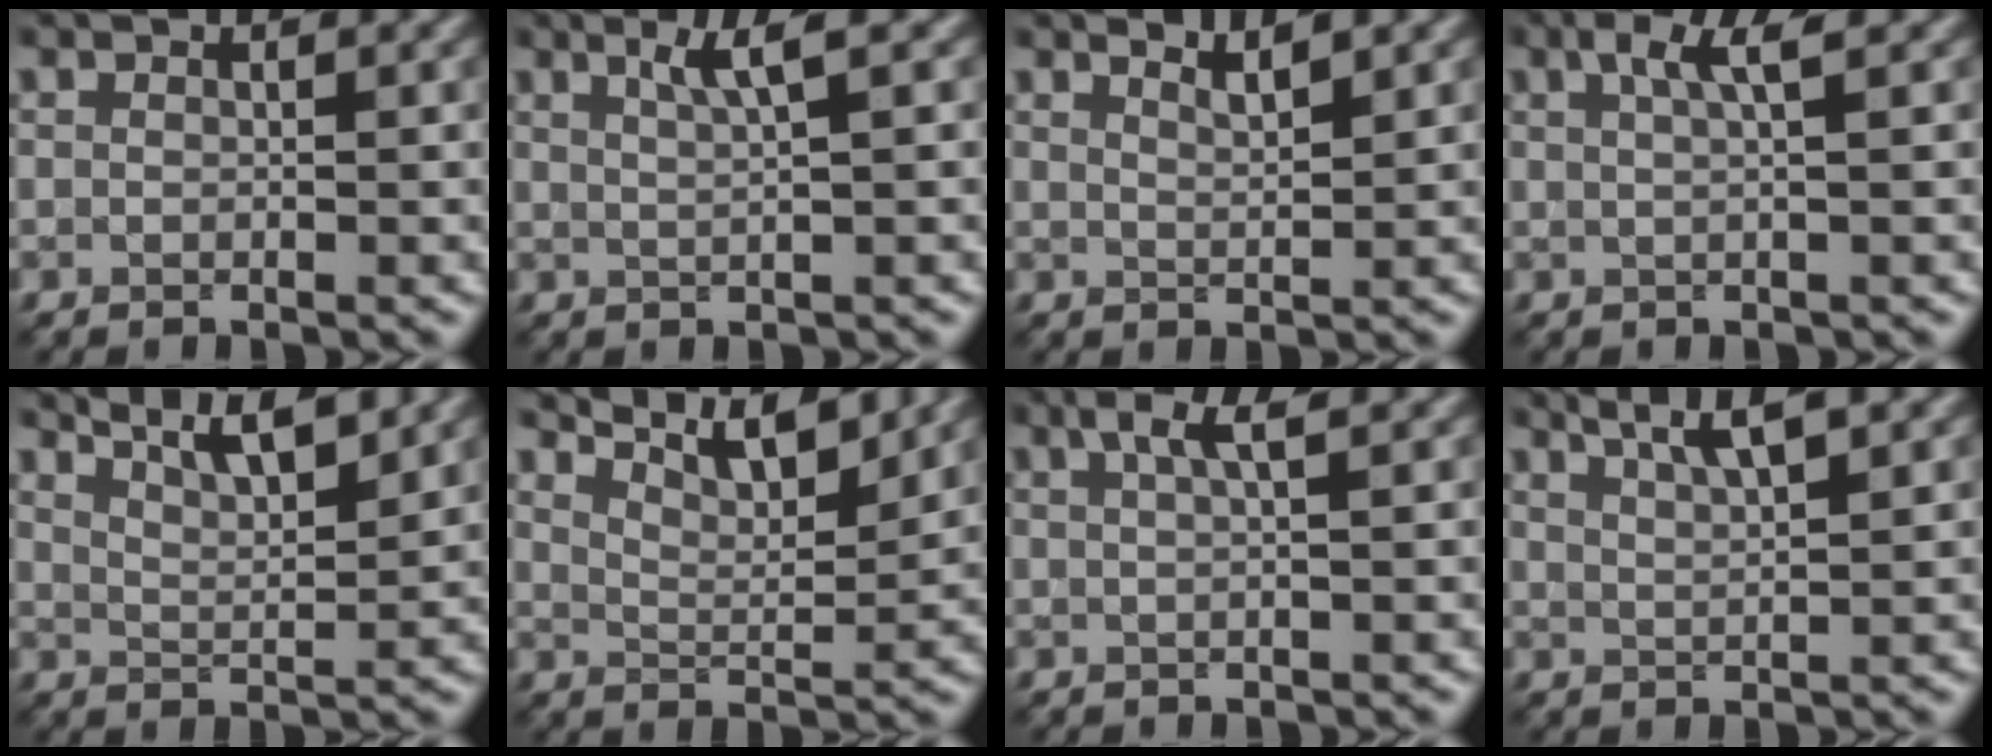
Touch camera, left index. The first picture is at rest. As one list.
[{"total": 2.6, "force": [1.3, 0.4, 2.2], "torque": [-0.029, 0.004, 0.020]}, {"total": 2.0, "force": [1.6, 0.5, 1.2], "torque": [-0.006, 0.003, 0.021]}, {"total": 2.8, "force": [1.2, 0.6, 2.5], "torque": [-0.032, 0.004, 0.018]}, {"total": 6.6, "force": [5.2, 1.7, 3.6], "torque": [-0.028, 0.023, 0.046]}, {"total": 6.3, "force": [5.4, 1.2, 3.0], "torque": [-0.047, 0.006, 0.070]}, {"total": 2.6, "force": [1.3, 0.5, 2.2], "torque": [-0.028, 0.005, 0.019]}, {"total": 4.2, "force": [2.9, 0.8, 2.9], "torque": [-0.029, 0.010, 0.037]}]